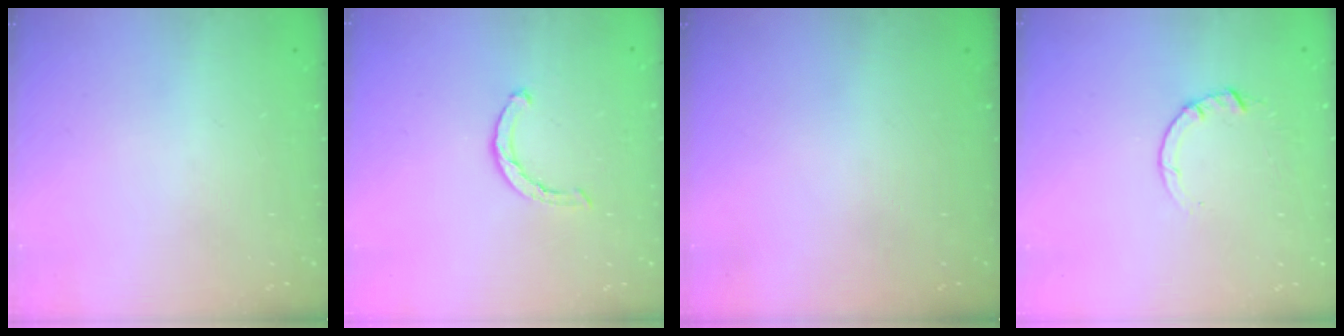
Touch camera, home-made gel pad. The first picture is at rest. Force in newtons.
{"total": 2.1, "press": 2.1, "slide": 0.3}
{"total": 0.0}
{"total": 3.5, "press": 3.5, "slide": 0.4}